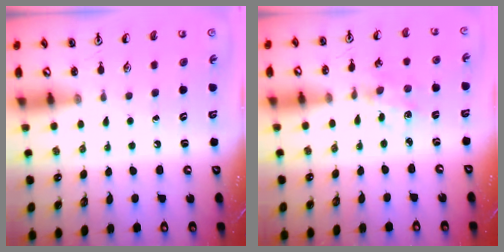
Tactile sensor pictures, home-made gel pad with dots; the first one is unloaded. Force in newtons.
{"total": 2.3, "press": 2.3, "slide": 0.3}